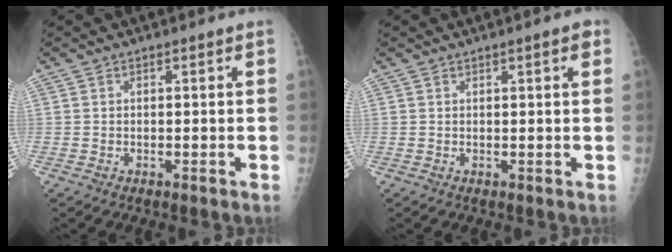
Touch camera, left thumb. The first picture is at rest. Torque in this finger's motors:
{"motor_torque": [-0.28, -0.10, -0.28, -0.10, 0.08]}